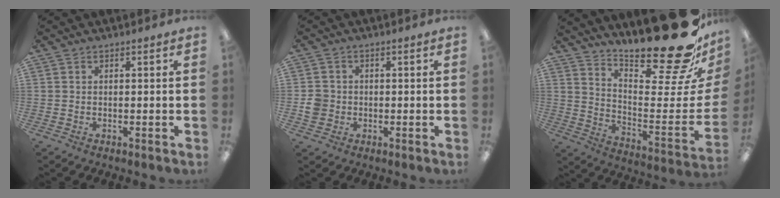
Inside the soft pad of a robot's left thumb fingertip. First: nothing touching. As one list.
[{"total": 3.9, "force": [-0.4, 3.7, 1.2], "torque": [-0.015, 0.006, -0.007]}, {"total": 26.0, "force": [19.7, 4.9, 16.2], "torque": [-0.187, -0.168, 0.320]}]